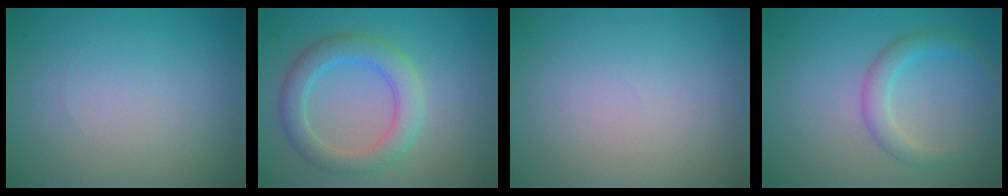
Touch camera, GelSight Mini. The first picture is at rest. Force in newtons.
{"total": 4.2, "press": 4.2, "slide": 0.3}
{"total": 0.0}
{"total": 2.4, "press": 2.4, "slide": 0.1}